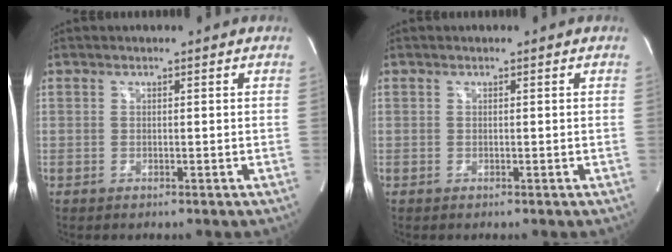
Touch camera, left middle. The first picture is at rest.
{"total": 0.0}